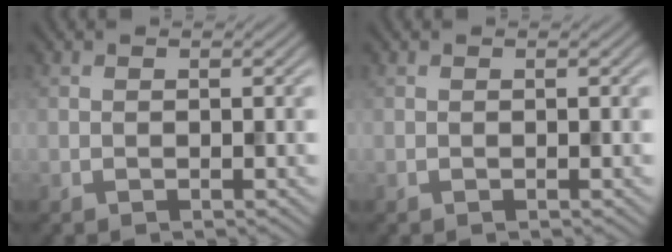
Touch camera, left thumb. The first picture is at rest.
{"total": 0.0}